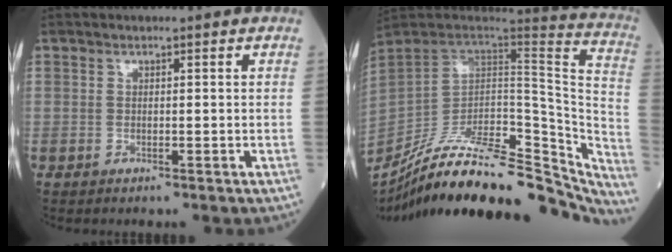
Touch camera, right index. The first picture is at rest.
{"total": 34.8, "force": [-29.7, 9.0, 15.7], "torque": [-0.197, -0.023, -0.418]}